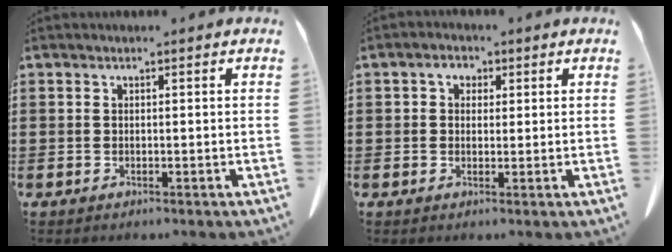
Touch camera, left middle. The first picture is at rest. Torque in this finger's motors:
{"motor_torque": [0.20, 0.42, 0.06, 0.01]}